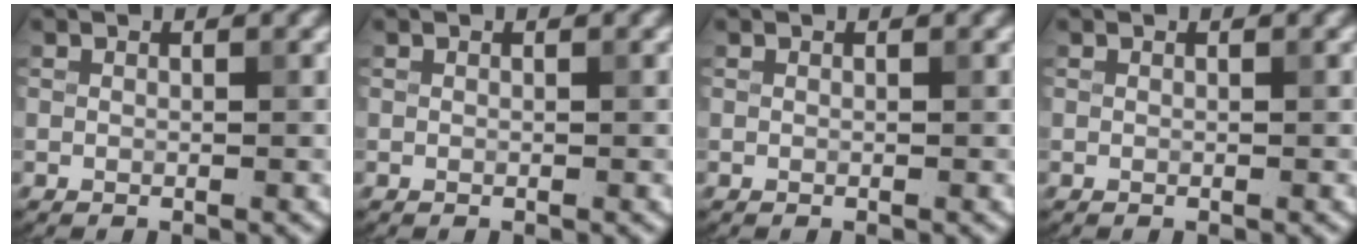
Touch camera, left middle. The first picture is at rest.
{"total": 0.0}
{"total": 0.0}
{"total": 0.0}